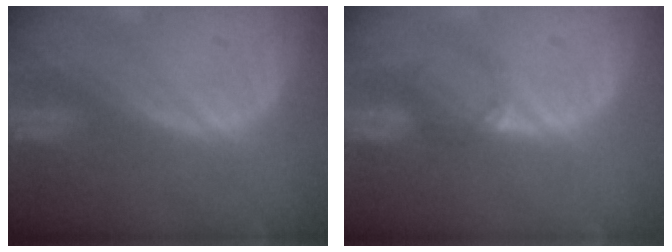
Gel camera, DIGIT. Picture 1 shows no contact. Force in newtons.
{"total": 2.5, "press": 2.0, "slide": 1.4}